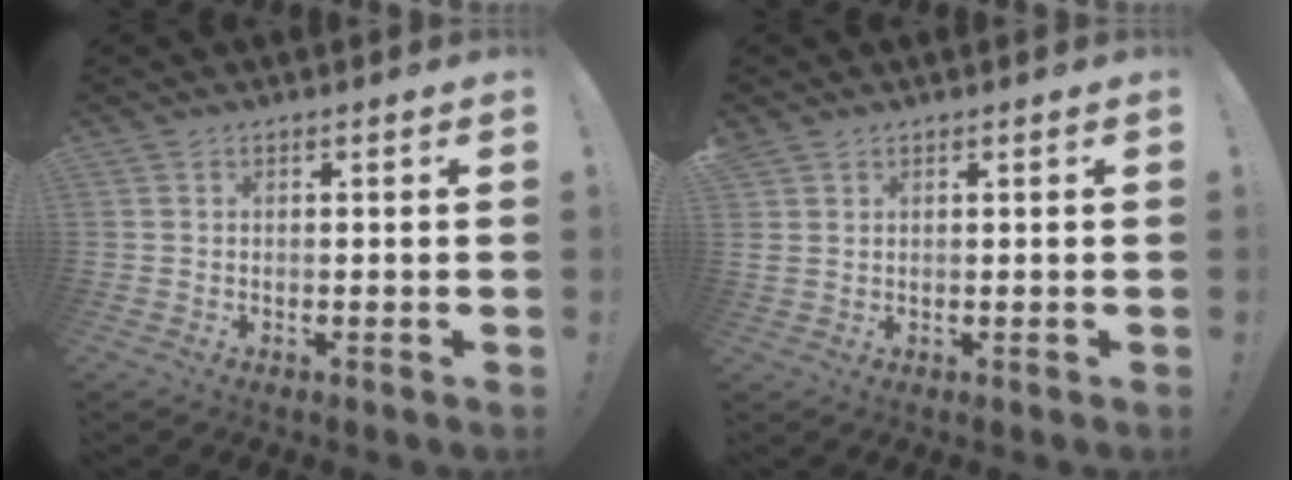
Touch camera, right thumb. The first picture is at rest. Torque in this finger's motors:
{"motor_torque": [0.00, 0.02, 0.28, 0.33, 0.00]}